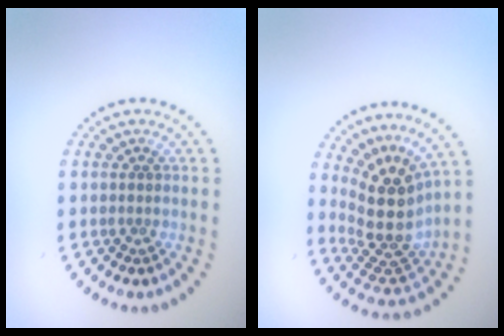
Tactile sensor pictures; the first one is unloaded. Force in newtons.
{"total": 4.8, "press": 3.6, "slide": 3.3}